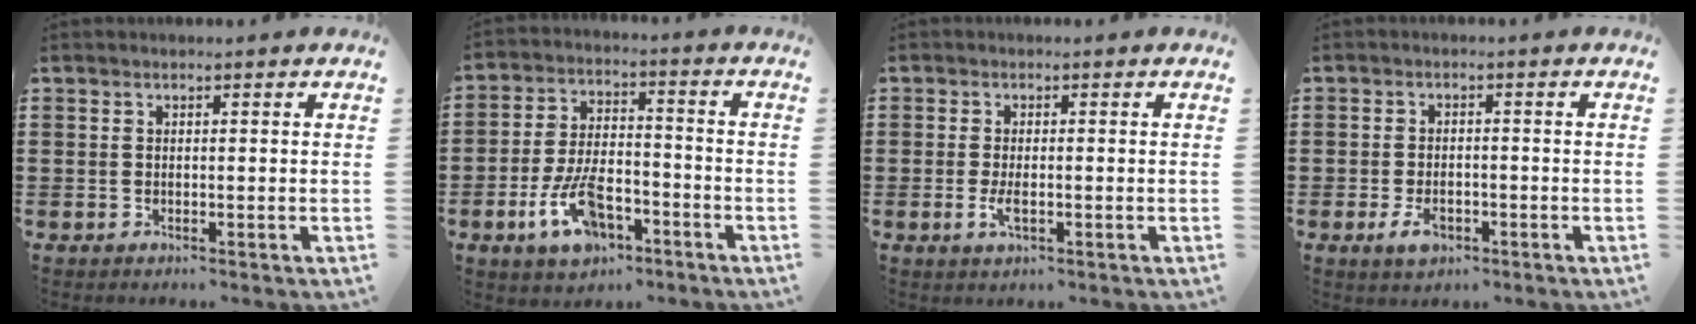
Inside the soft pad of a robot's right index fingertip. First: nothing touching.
{"total": 9.7, "force": [-4.8, 4.5, 7.1], "torque": [-0.157, 0.001, -0.088]}
{"total": 2.4, "force": [-0.6, 0.8, 2.2], "torque": [-0.055, -0.008, -0.015]}
{"total": 3.3, "force": [-1.6, 1.7, 2.3], "torque": [-0.047, -0.002, -0.030]}